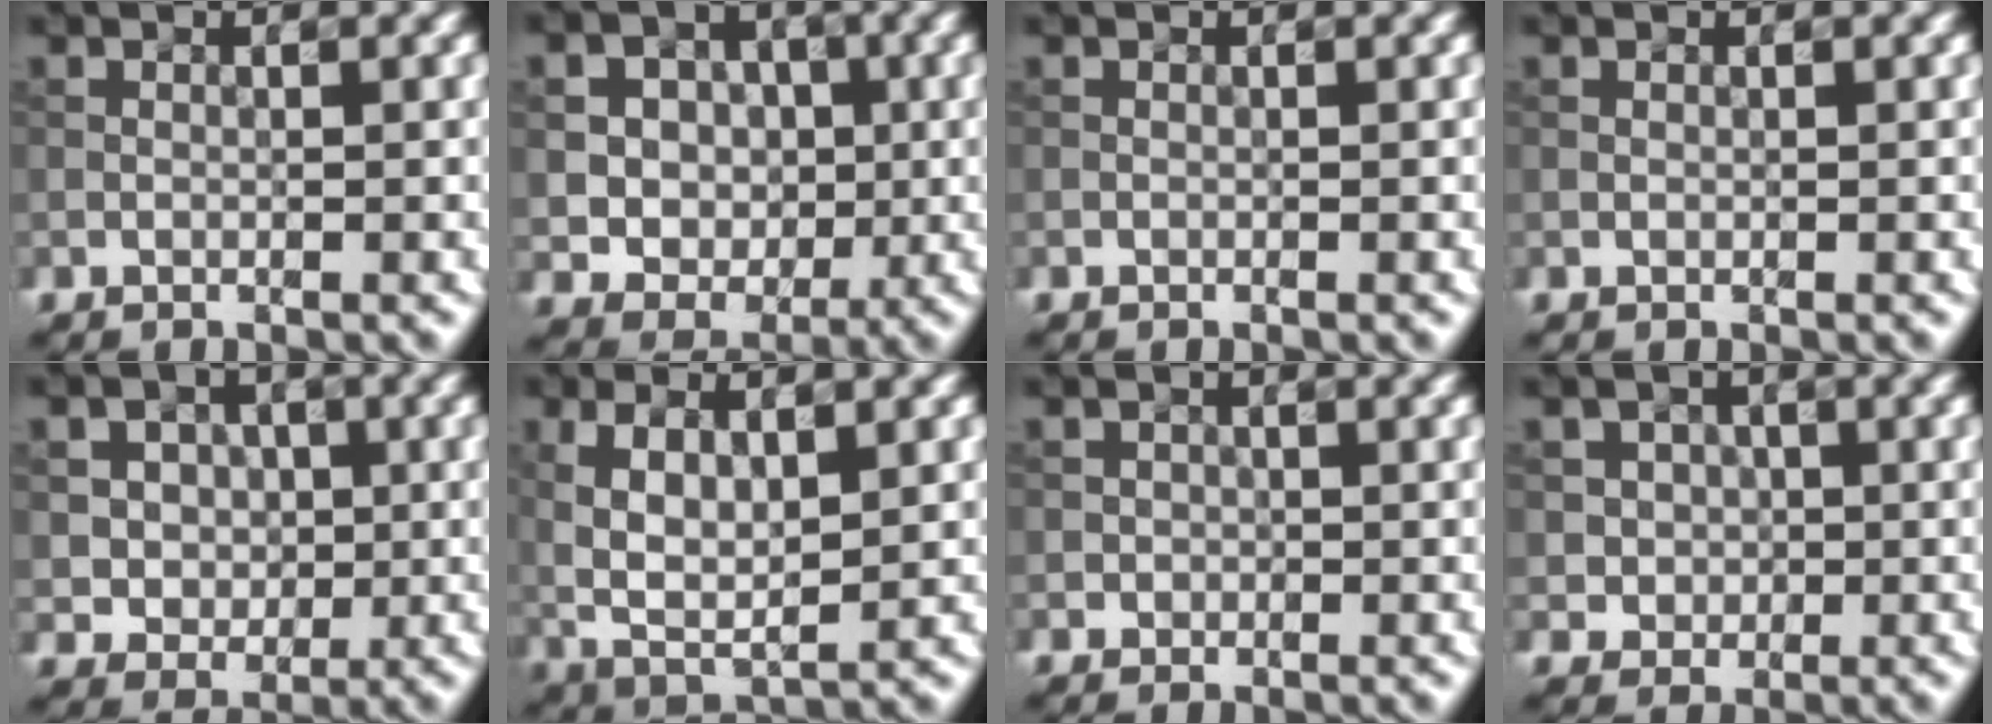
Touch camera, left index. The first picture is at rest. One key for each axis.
{"total": 6.6, "fx": 1.1, "fy": 5.8, "fz": 3.0, "tx": -0.047, "ty": 0.020, "tz": 0.012}
{"total": 0.0}
{"total": 0.0}
{"total": 5.0, "fx": 1.1, "fy": 4.4, "fz": 2.1, "tx": -0.031, "ty": 0.011, "tz": 0.015}
{"total": 5.9, "fx": 1.1, "fy": 2.7, "fz": 5.1, "tx": -0.107, "ty": -0.001, "tz": 0.023}
{"total": 1.0, "fx": 0.1, "fy": 1.0, "fz": 0.0, "tx": 0.013, "ty": -0.003, "tz": -0.003}
{"total": 3.0, "fx": 0.7, "fy": 2.8, "fz": 0.8, "tx": 0.000, "ty": 0.004, "tz": 0.011}